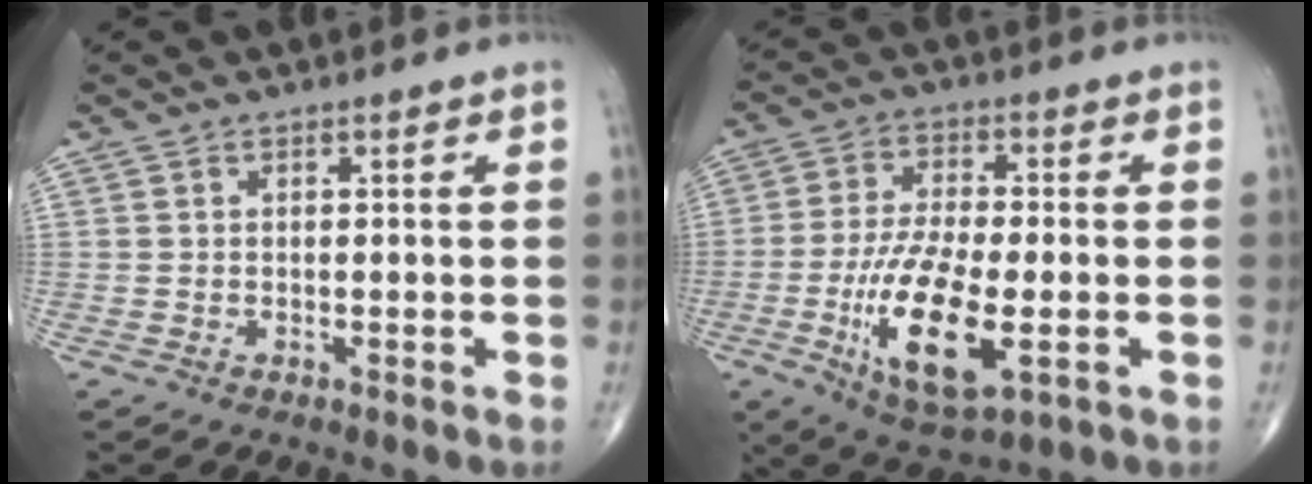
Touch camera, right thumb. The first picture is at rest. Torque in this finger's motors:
{"motor_torque": [2.41, 2.60, 1.52, -0.70, 0.40]}